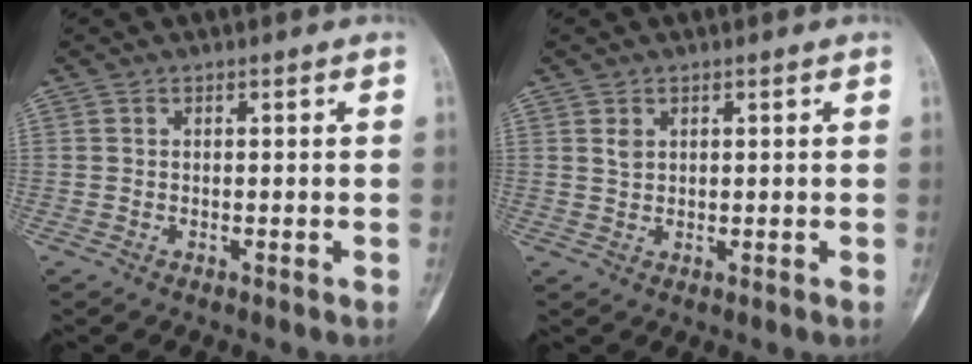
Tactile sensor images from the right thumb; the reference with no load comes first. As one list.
[{"total": 1.5, "force": [0.6, 1.1, 0.8], "torque": [-0.007, -0.003, 0.013]}]